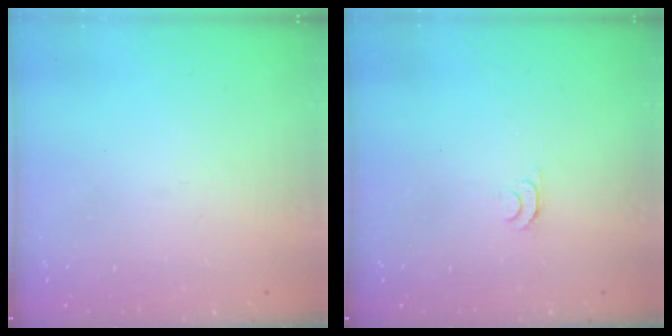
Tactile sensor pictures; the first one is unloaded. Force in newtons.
{"total": 4.6, "press": 4.5, "slide": 0.7}